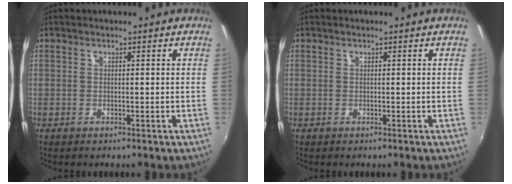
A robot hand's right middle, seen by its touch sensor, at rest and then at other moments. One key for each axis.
{"total": 0.0}